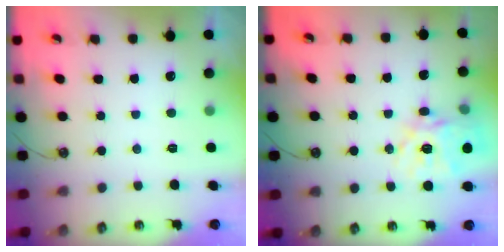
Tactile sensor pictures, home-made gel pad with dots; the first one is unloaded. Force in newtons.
{"total": 17.9, "press": 17.7, "slide": 2.7}